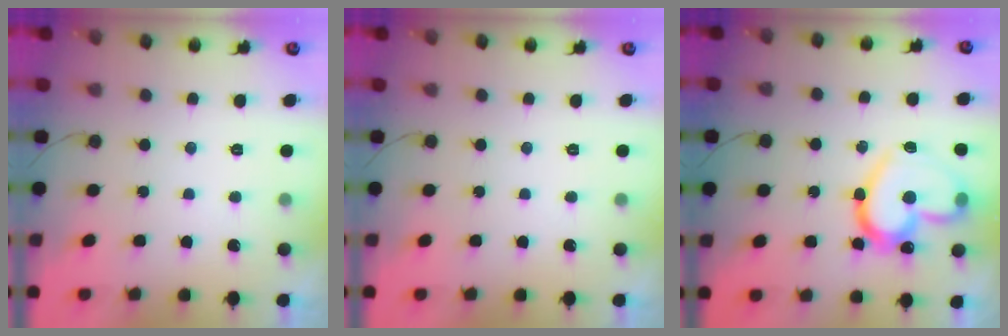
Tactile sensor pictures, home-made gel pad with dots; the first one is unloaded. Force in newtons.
{"total": 0.0}
{"total": 21.3, "press": 21.1, "slide": 2.6}